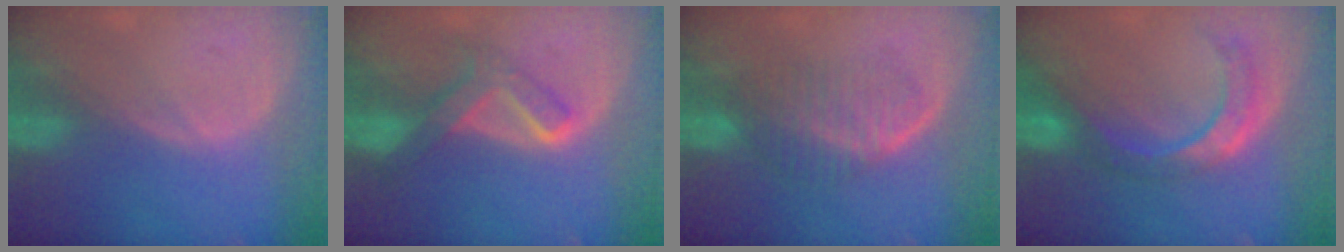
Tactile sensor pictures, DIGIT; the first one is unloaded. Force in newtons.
{"total": 5.9, "press": 5.7, "slide": 1.6}
{"total": 5.9, "press": 5.8, "slide": 1.4}
{"total": 8.4, "press": 7.2, "slide": 4.4}